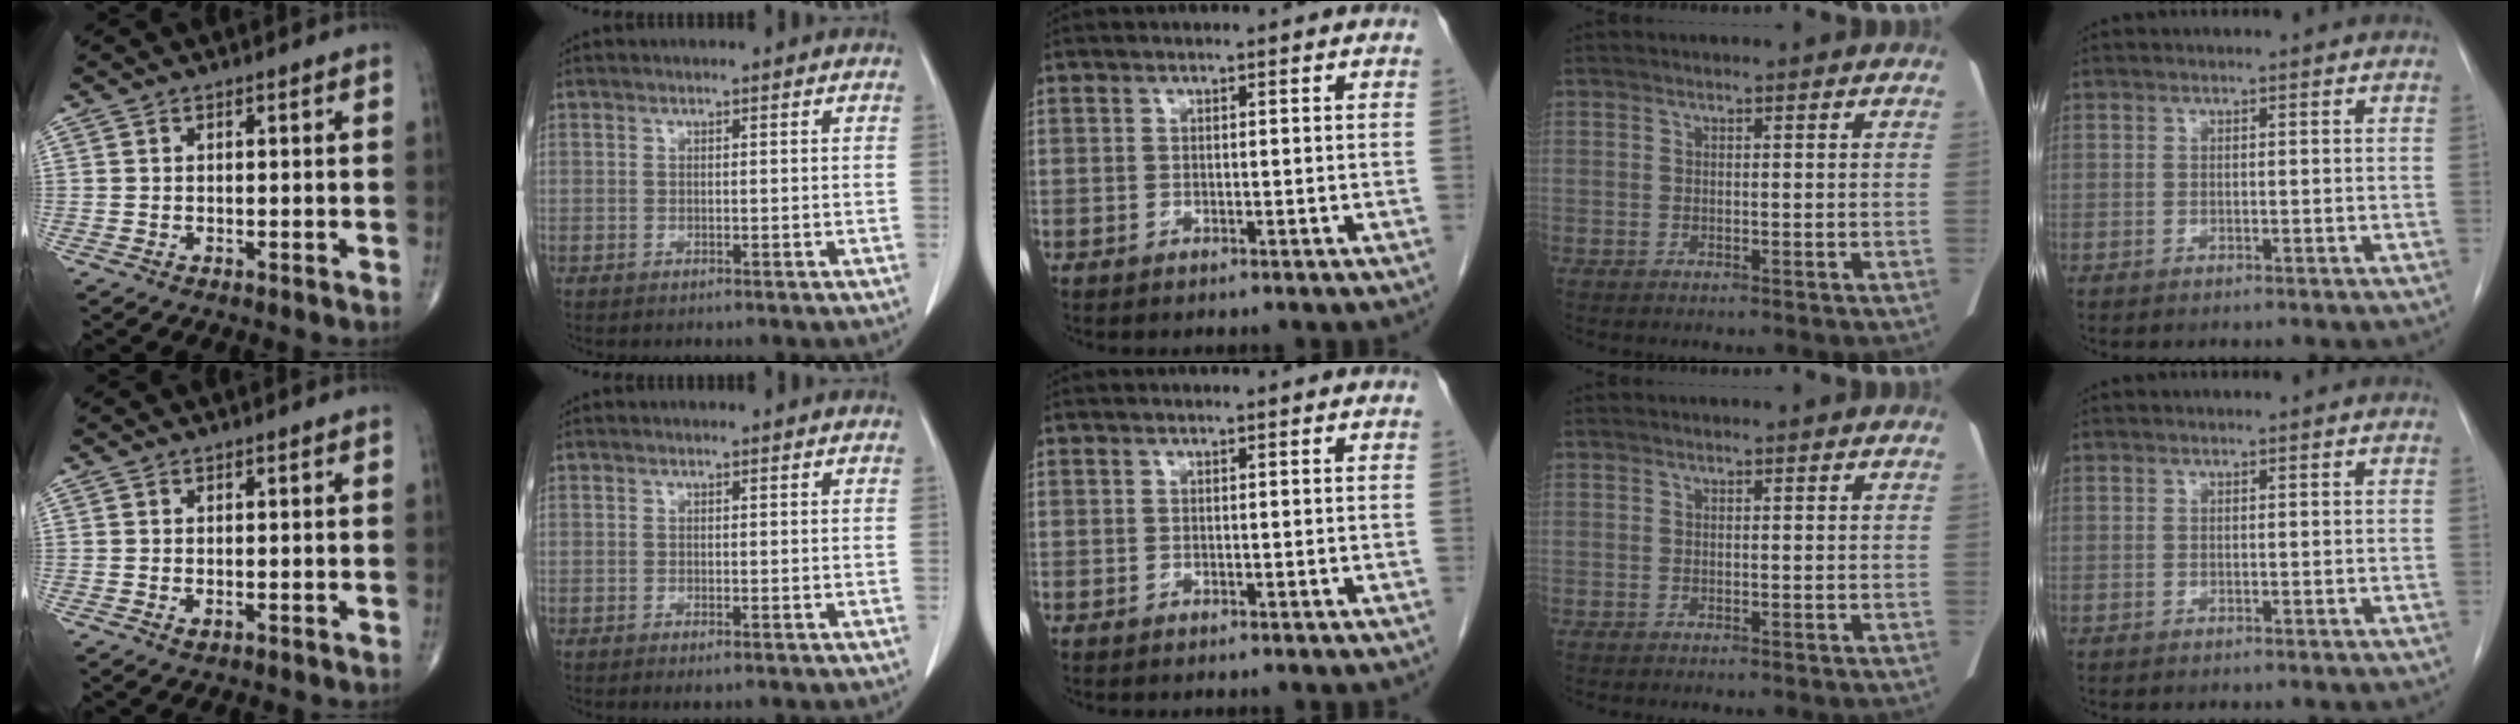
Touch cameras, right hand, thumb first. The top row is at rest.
{"thumb": {"total": 0.9, "force": [-0.1, 0.5, 0.7], "torque": [-0.012, -0.003, -0.001]}, "index": {"total": 0.8, "force": [-0.5, 0.0, 0.6], "torque": [-0.011, -0.003, -0.006]}}